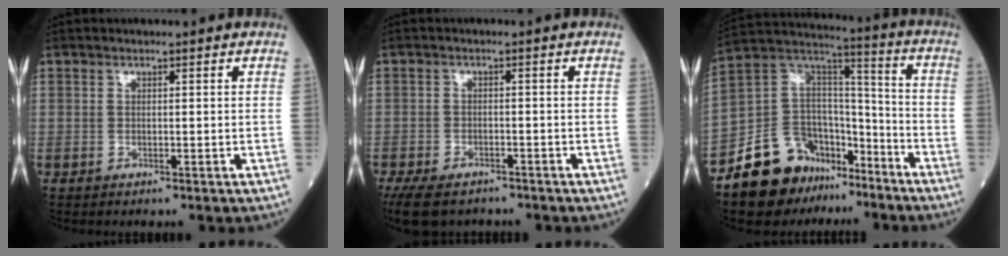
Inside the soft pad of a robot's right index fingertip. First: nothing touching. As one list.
[{"total": 10.0, "force": [-7.4, 4.9, 4.5], "torque": [-0.103, -0.014, -0.113]}, {"total": 16.4, "force": [-11.6, 9.8, 6.2], "torque": [-0.106, 0.079, -0.195]}]